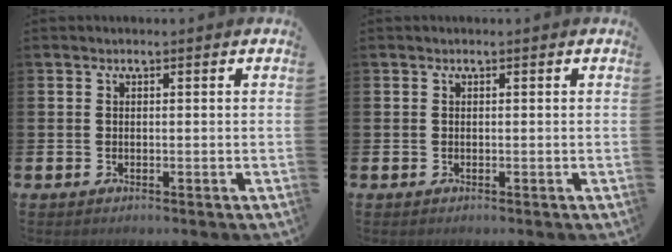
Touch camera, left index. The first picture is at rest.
{"total": 0.0}